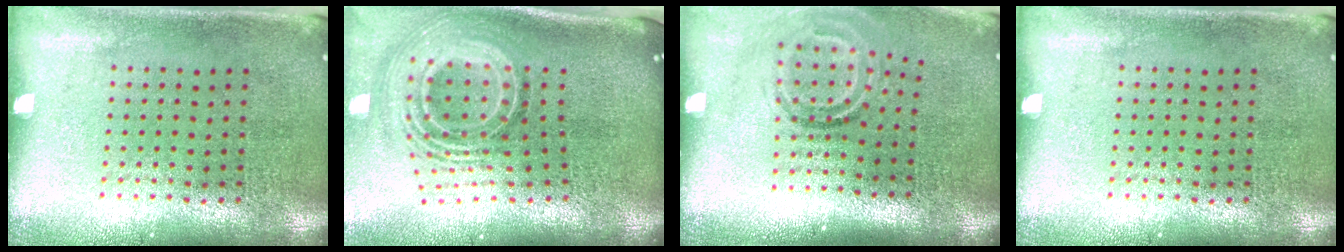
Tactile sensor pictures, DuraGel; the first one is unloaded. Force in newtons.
{"total": 2.5, "press": 1.6, "slide": 1.9}
{"total": 1.9, "press": 1.2, "slide": 1.4}
{"total": 0.0}